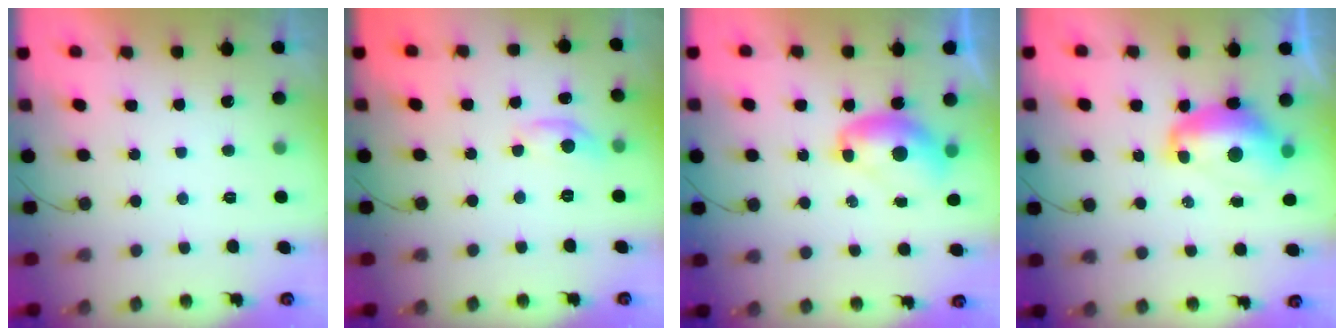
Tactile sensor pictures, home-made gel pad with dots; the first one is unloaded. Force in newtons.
{"total": 5.5, "press": 5.5, "slide": 0.4}
{"total": 9.3, "press": 9.3, "slide": 1.1}
{"total": 11.3, "press": 11.2, "slide": 1.1}